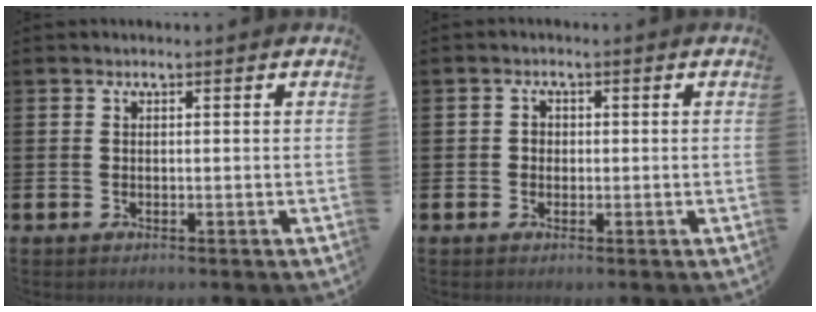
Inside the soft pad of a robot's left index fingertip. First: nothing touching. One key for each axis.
{"total": 1.4, "fx": -0.2, "fy": 1.4, "fz": 0.4, "tx": 0.005, "ty": 0.002, "tz": -0.010}